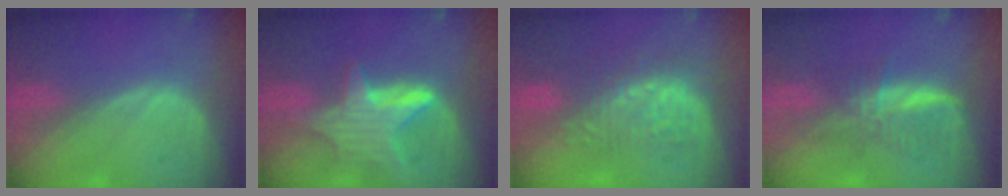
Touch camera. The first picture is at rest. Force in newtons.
{"total": 7.2, "press": 7.2, "slide": 0.4}
{"total": 8.8, "press": 8.4, "slide": 2.4}
{"total": 5.2, "press": 5.2, "slide": 0.7}